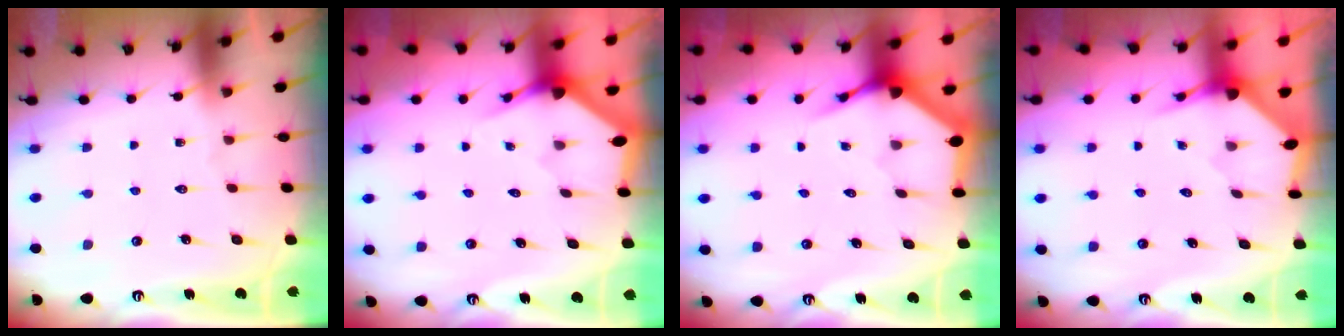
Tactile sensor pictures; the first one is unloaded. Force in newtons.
{"total": 3.1, "press": 3.1, "slide": 0.2}
{"total": 3.7, "press": 3.7, "slide": 0.5}
{"total": 3.1, "press": 3.1, "slide": 0.1}